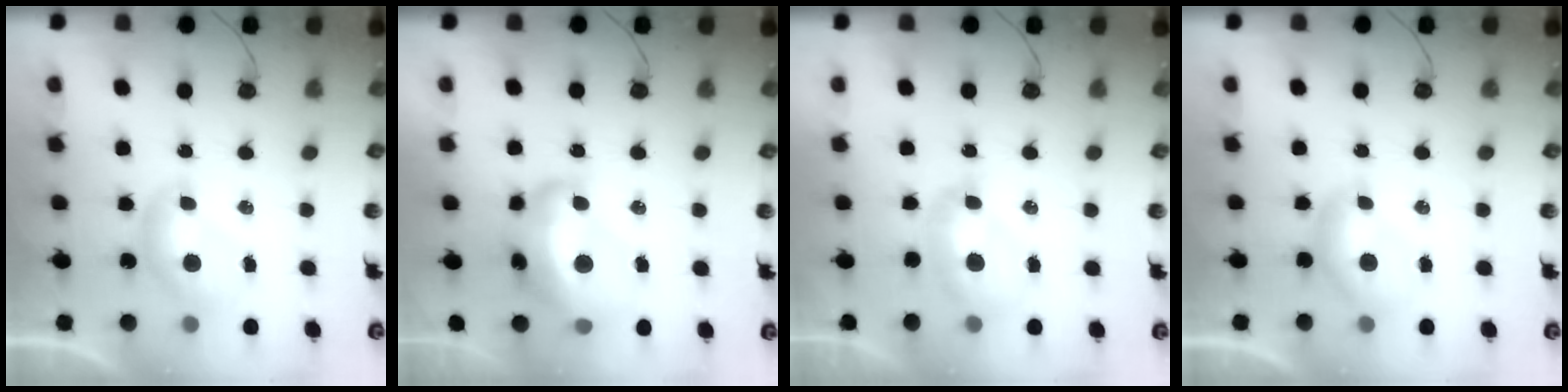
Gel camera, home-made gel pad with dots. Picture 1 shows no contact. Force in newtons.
{"total": 11.5, "press": 11.4, "slide": 1.7}
{"total": 2.1, "press": 2.0, "slide": 0.7}
{"total": 0.0}